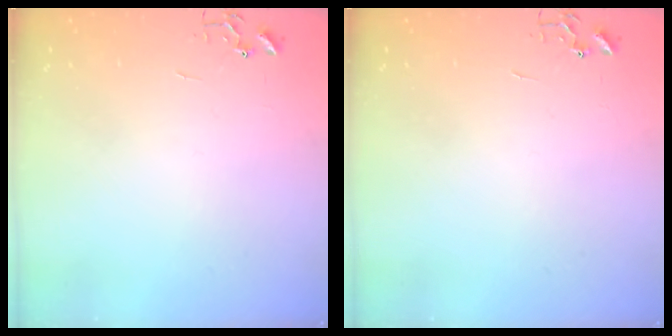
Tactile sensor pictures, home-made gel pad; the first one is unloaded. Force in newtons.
{"total": 0.0}